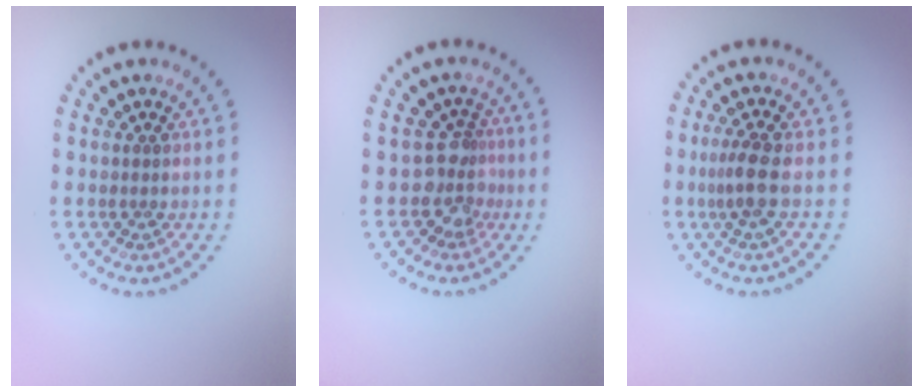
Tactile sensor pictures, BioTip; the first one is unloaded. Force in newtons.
{"total": 2.6, "press": 1.9, "slide": 1.8}
{"total": 2.3, "press": 1.9, "slide": 1.3}